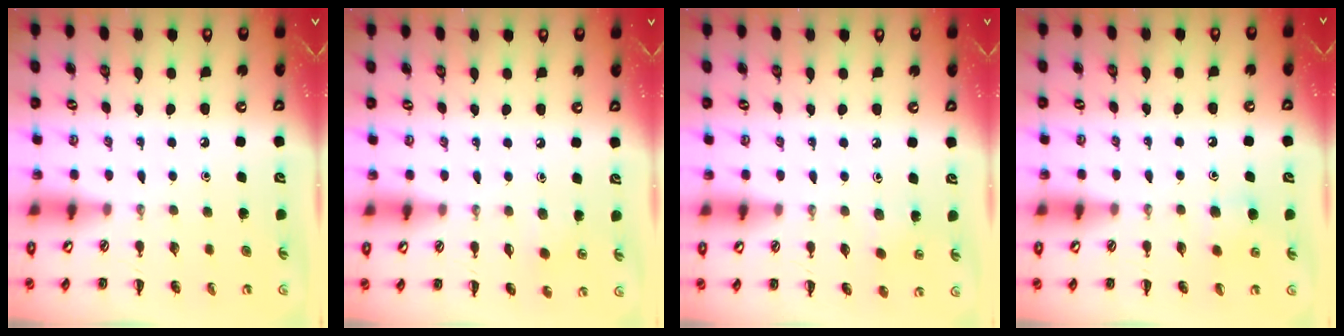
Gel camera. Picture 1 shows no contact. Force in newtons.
{"total": 2.0, "press": 1.9, "slide": 0.7}
{"total": 5.8, "press": 5.5, "slide": 1.7}
{"total": 4.1, "press": 3.8, "slide": 1.5}